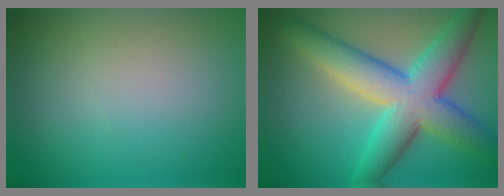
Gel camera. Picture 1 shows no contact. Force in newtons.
{"total": 9.2, "press": 9.2, "slide": 0.1}